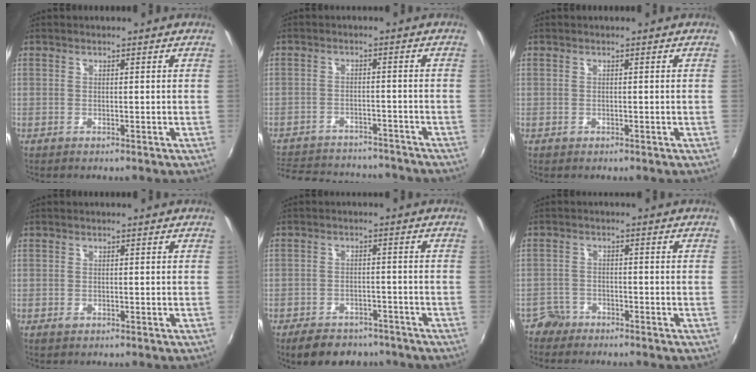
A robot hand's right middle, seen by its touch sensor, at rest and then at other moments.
{"total": 18.3, "force": [-15.8, 6.9, 6.4], "torque": [-0.151, 0.020, -0.213]}
{"total": 0.6, "force": [-0.3, 0.5, 0.1], "torque": [-0.001, -0.003, -0.005]}
{"total": 1.0, "force": [-0.5, 0.7, 0.4], "torque": [-0.006, -0.003, -0.009]}
{"total": 10.6, "force": [-8.2, 5.2, 4.3], "torque": [-0.097, 0.000, -0.114]}
{"total": 3.8, "force": [-3.1, 2.3, -0.1], "torque": [-0.008, 0.009, -0.062]}